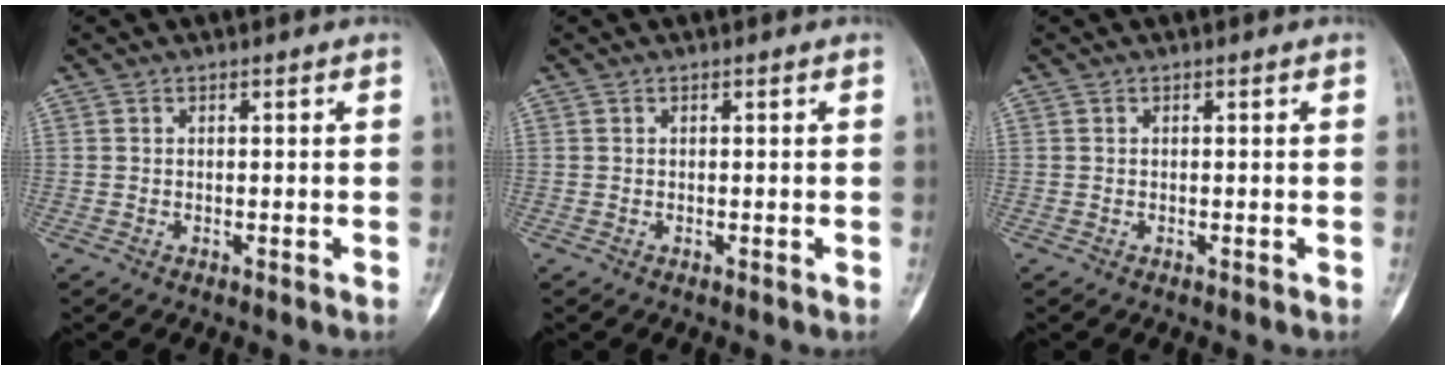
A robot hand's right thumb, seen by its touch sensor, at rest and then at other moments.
{"total": 0.0}
{"total": 0.0}